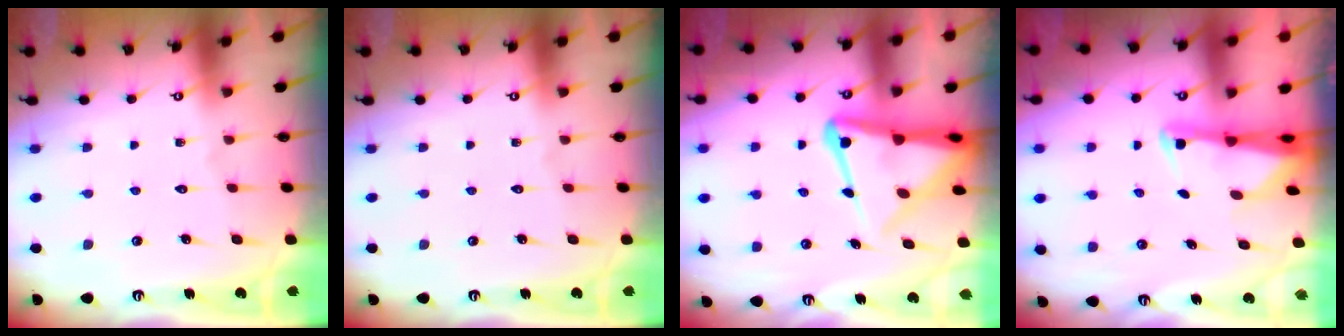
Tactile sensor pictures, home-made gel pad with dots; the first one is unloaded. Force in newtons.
{"total": 0.0}
{"total": 12.5, "press": 12.4, "slide": 1.2}
{"total": 2.3, "press": 2.3, "slide": 0.5}